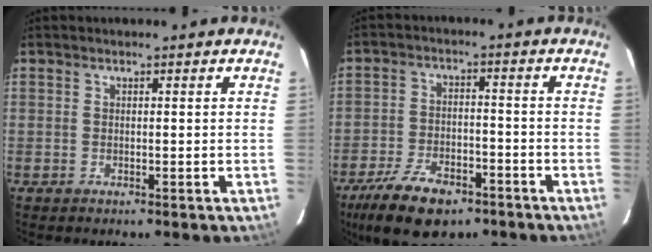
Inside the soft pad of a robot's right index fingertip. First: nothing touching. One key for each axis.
{"total": 13.8, "fx": -9.2, "fy": 6.6, "fz": 7.8, "tx": -0.180, "ty": -0.013, "tz": -0.154}